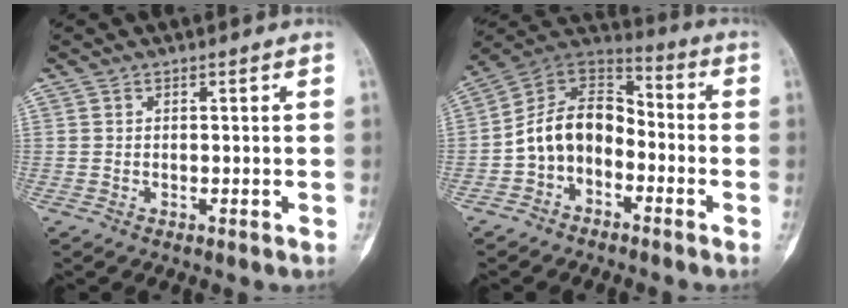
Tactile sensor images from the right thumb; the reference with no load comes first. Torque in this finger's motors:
{"motor_torque": [1.42, 1.42, 0.85, -0.78, 0.12]}